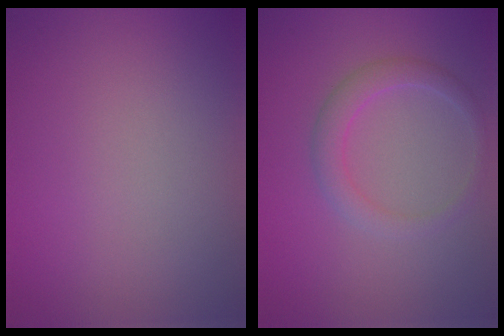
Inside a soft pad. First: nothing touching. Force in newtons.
{"total": 2.2, "press": 2.2, "slide": 0.2}